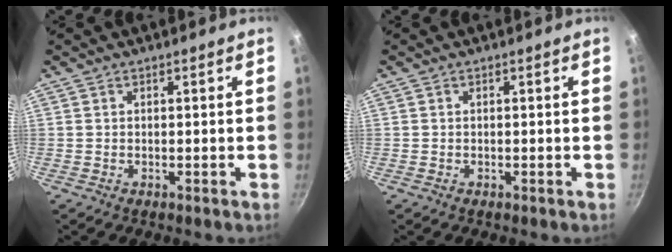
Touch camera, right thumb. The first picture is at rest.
{"total": 0.0}